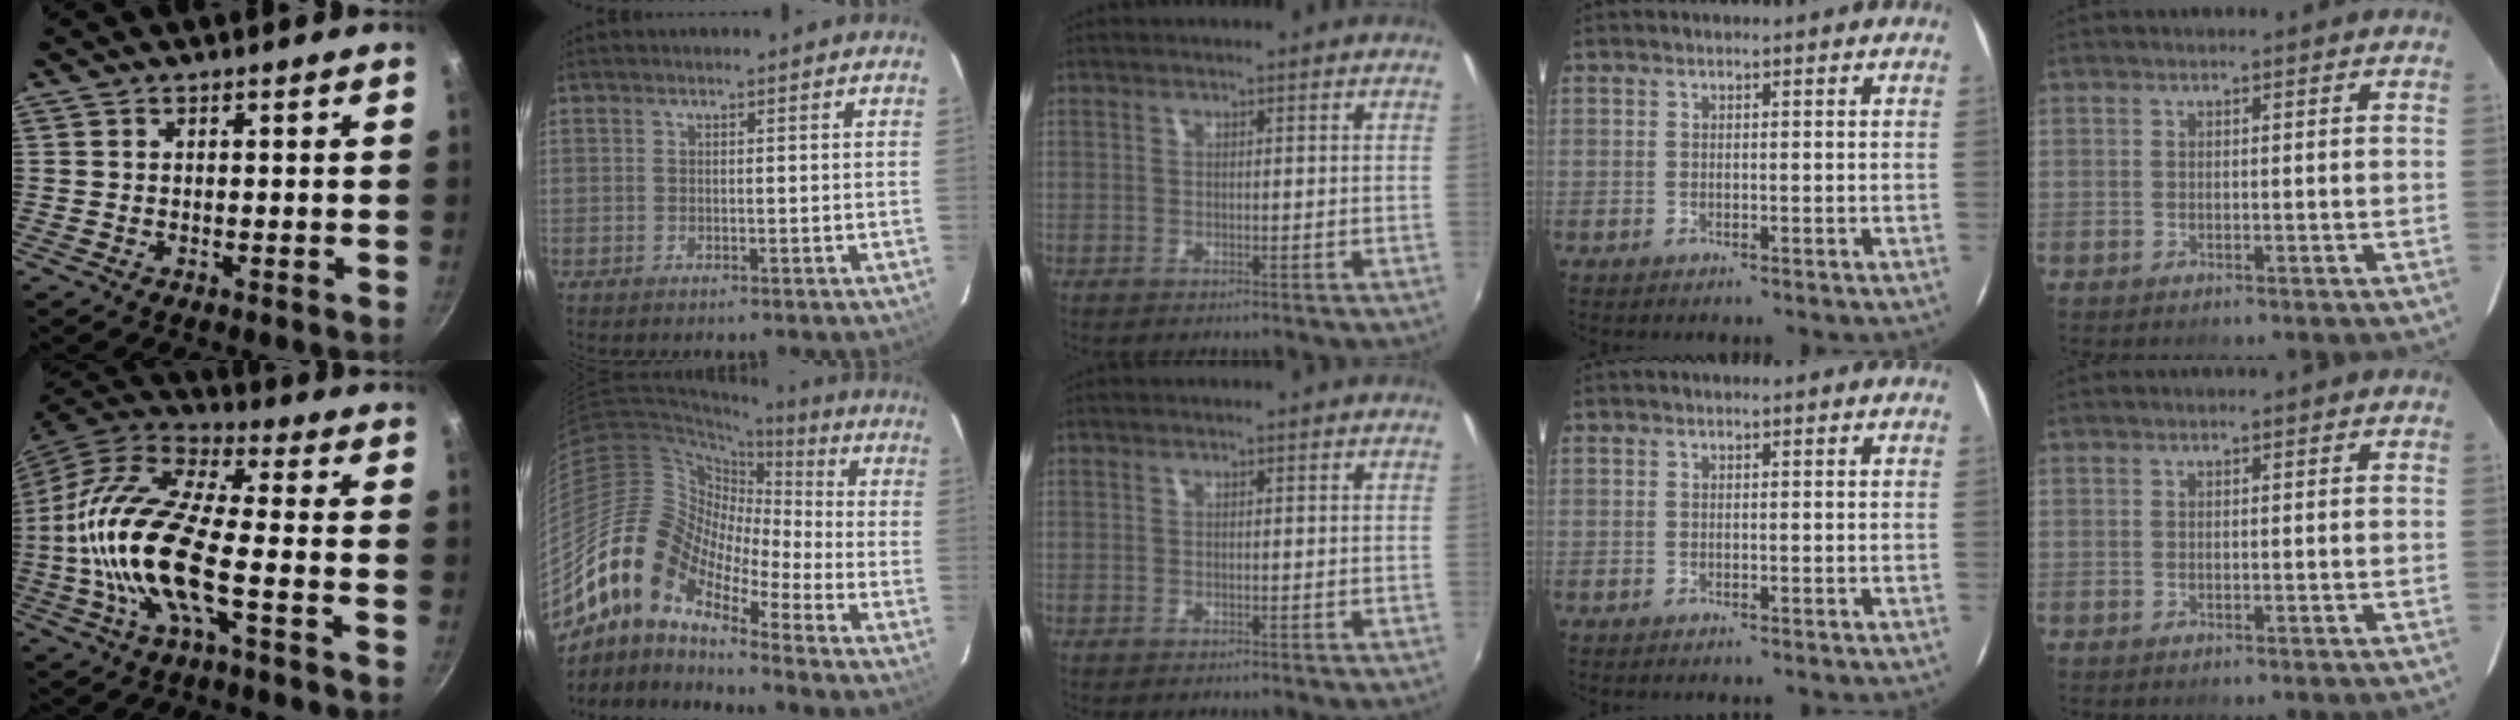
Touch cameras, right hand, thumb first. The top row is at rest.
{"thumb": {"total": 19.4, "force": [-3.7, 6.6, 17.9], "torque": [-0.357, 0.033, -0.088]}, "index": {"total": 15.3, "force": [-10.4, 6.6, 9.0], "torque": [-0.149, 0.003, -0.219]}}